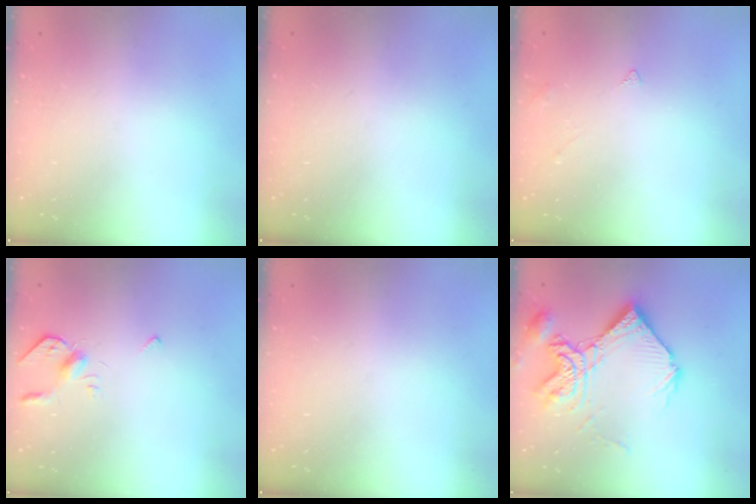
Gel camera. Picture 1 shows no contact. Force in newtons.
{"total": 0.0}
{"total": 2.1, "press": 2.1, "slide": 0.4}
{"total": 4.1, "press": 4.0, "slide": 0.9}
{"total": 0.0}
{"total": 18.6, "press": 18.5, "slide": 1.9}